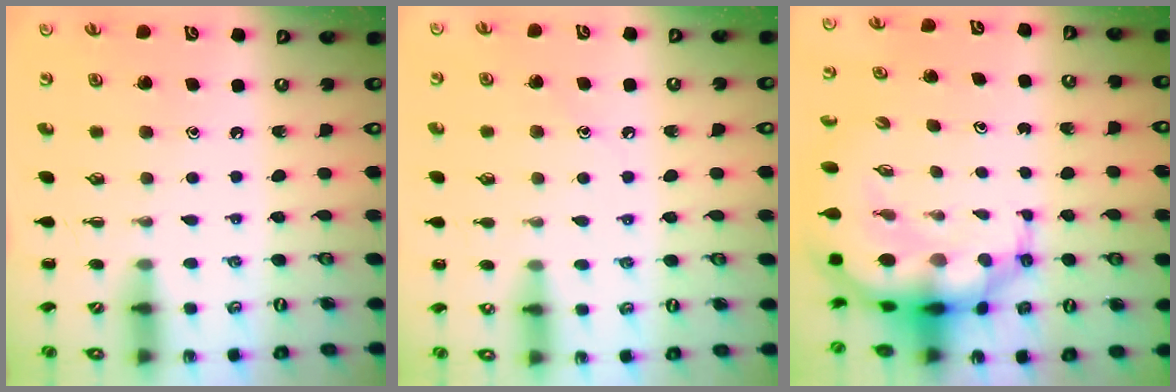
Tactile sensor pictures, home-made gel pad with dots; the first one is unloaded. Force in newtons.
{"total": 7.5, "press": 7.3, "slide": 2.0}
{"total": 10.9, "press": 10.5, "slide": 2.7}